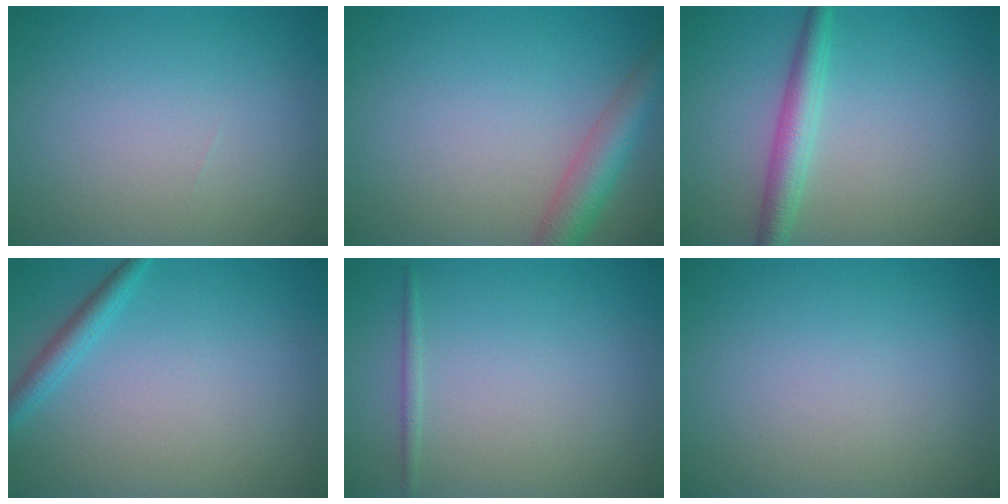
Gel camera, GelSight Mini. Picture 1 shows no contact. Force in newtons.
{"total": 4.1, "press": 4.1, "slide": 0.2}
{"total": 3.0, "press": 3.0, "slide": 0.1}
{"total": 1.9, "press": 1.9, "slide": 0.0}
{"total": 0.7, "press": 0.7, "slide": 0.0}
{"total": 0.0}